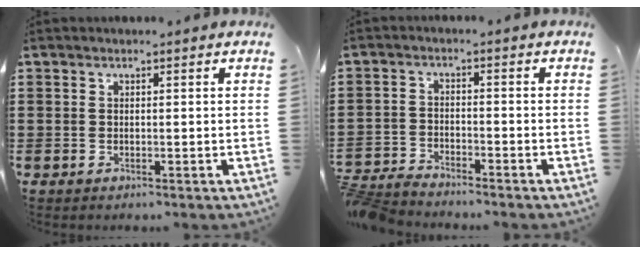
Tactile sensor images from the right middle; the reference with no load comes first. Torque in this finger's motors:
{"motor_torque": [2.14, 0.00, 0.86, 0.21]}